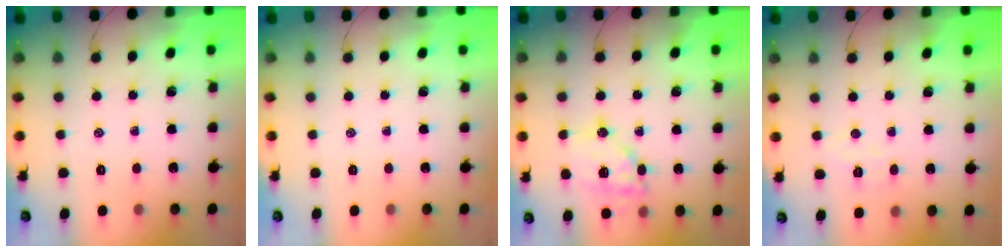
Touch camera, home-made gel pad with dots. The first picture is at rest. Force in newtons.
{"total": 0.0}
{"total": 14.3, "press": 14.1, "slide": 2.5}
{"total": 4.0, "press": 3.9, "slide": 0.9}